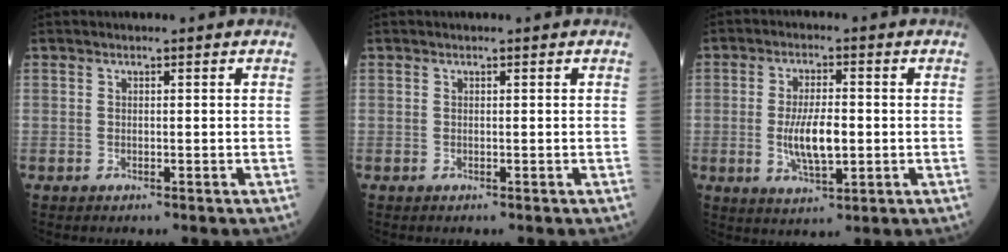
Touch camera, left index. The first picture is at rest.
{"total": 0.0}
{"total": 7.5, "force": [-0.7, 2.7, 7.0], "torque": [-0.141, -0.004, -0.008]}